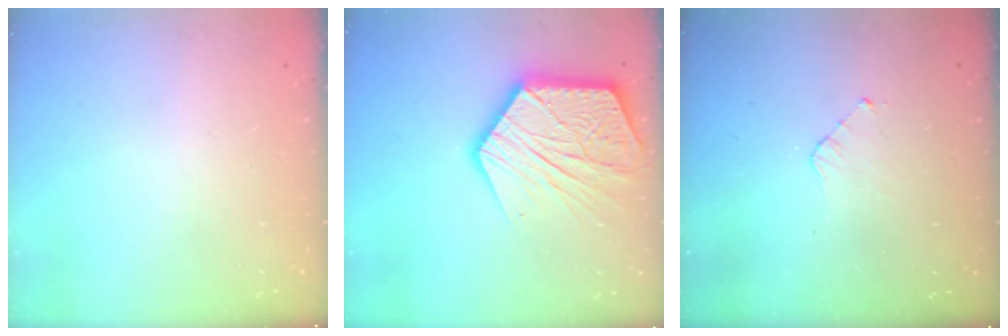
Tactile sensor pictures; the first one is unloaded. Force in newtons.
{"total": 20.8, "press": 20.7, "slide": 1.6}
{"total": 3.5, "press": 3.5, "slide": 0.2}